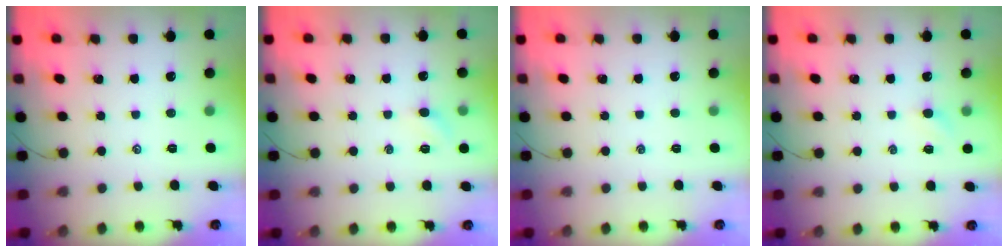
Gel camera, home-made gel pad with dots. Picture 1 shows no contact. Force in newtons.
{"total": 3.1, "press": 3.0, "slide": 1.0}
{"total": 0.0}
{"total": 3.1, "press": 3.0, "slide": 1.0}